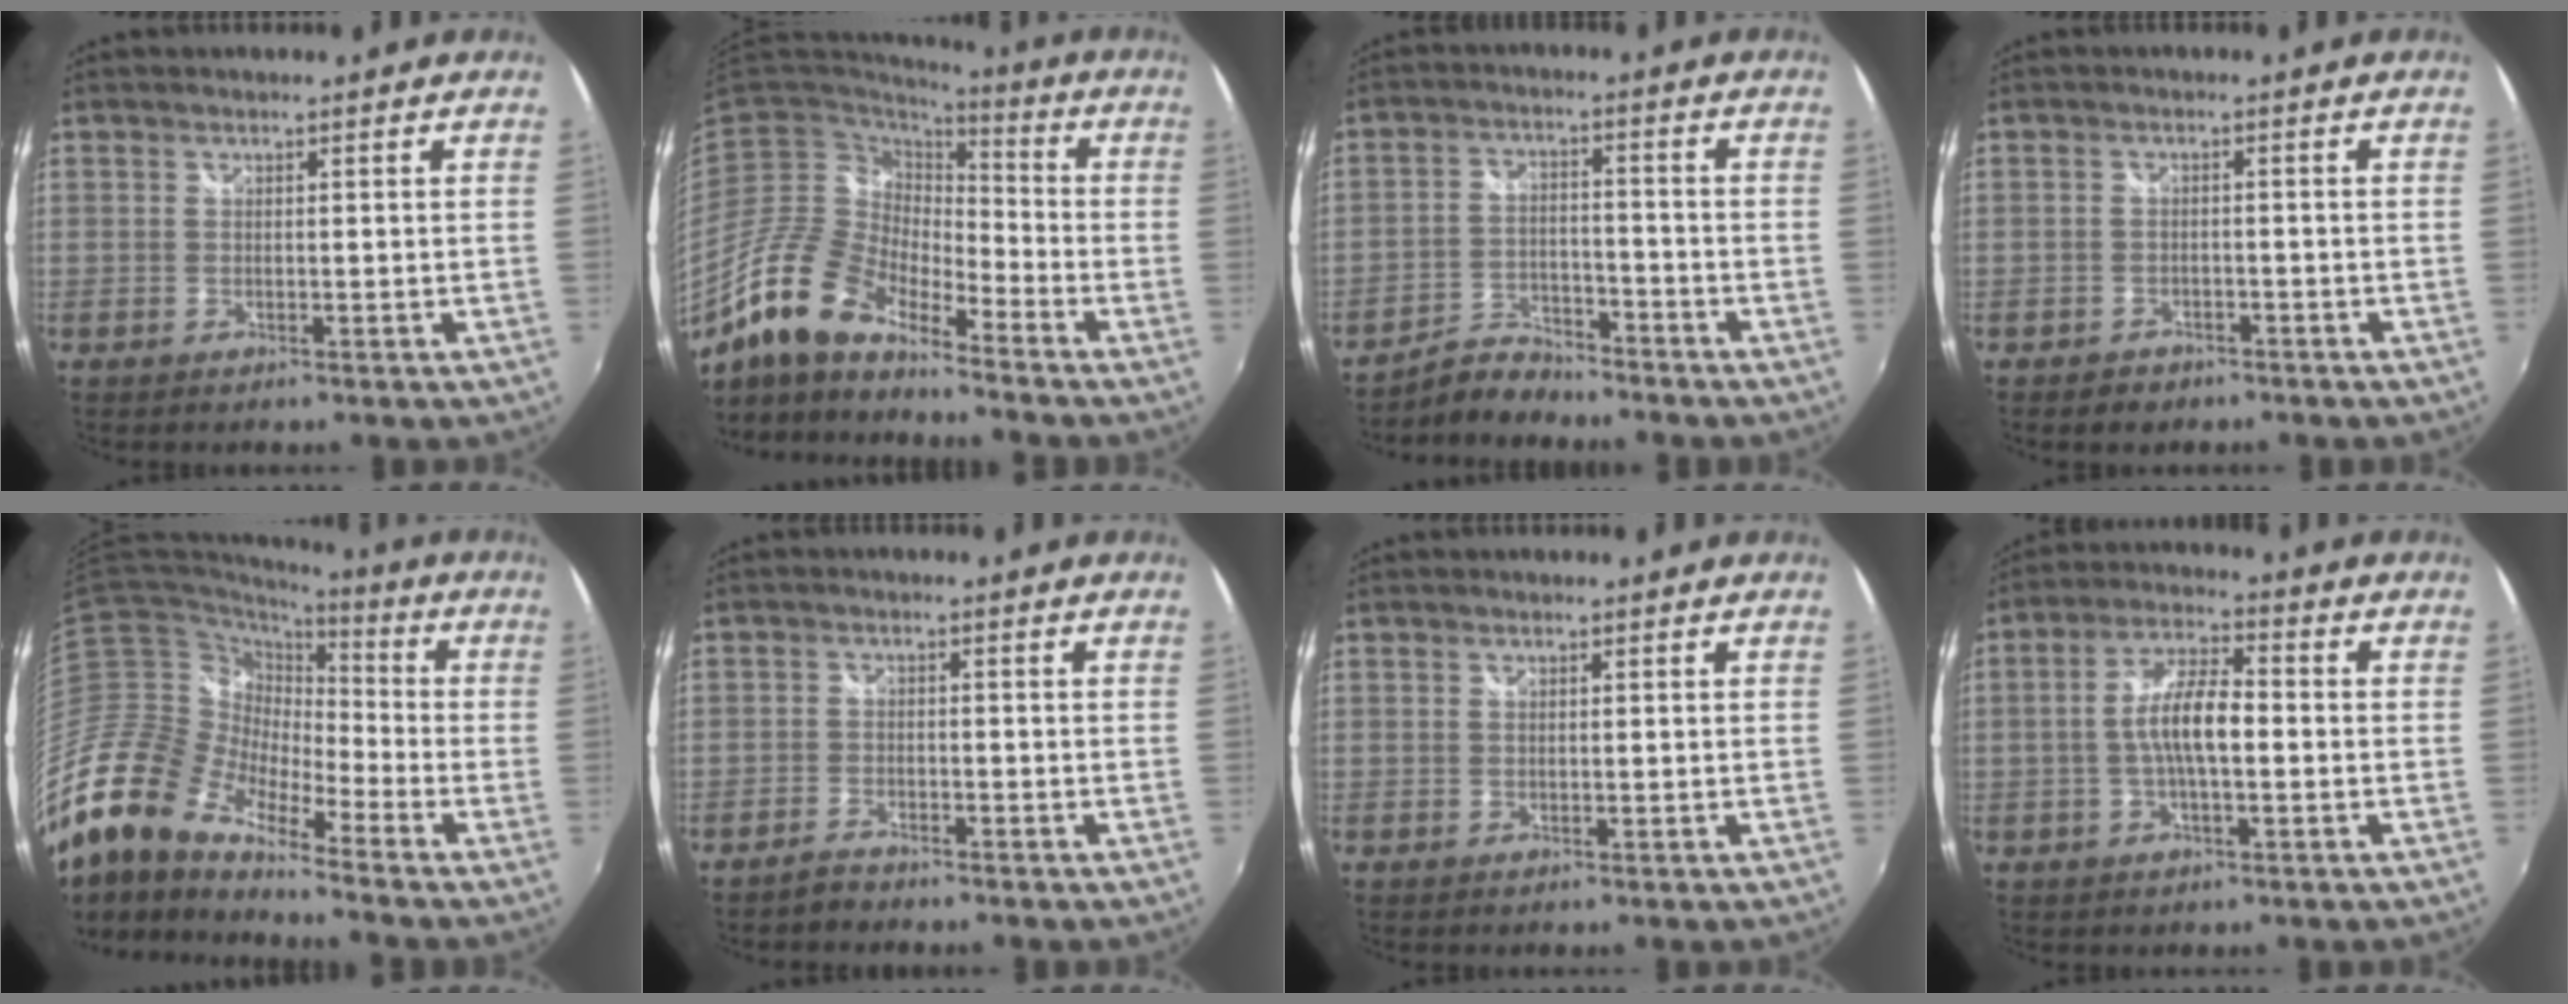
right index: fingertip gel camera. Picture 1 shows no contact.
{"total": 14.0, "force": [-10.8, 5.1, 7.4], "torque": [-0.139, -0.007, -0.216]}
{"total": 6.2, "force": [-5.9, 1.7, 1.0], "torque": [-0.029, 0.013, -0.105]}
{"total": 3.3, "force": [-2.3, 2.2, 0.7], "torque": [-0.024, -0.002, -0.036]}
{"total": 19.7, "force": [-14.3, 8.1, 10.8], "torque": [-0.200, -0.021, -0.293]}
{"total": 2.5, "force": [-2.3, 0.8, 0.4], "torque": [-0.019, 0.004, -0.046]}
{"total": 0.0}
{"total": 8.1, "force": [-1.1, 2.5, 7.6], "torque": [-0.149, 0.011, -0.021]}